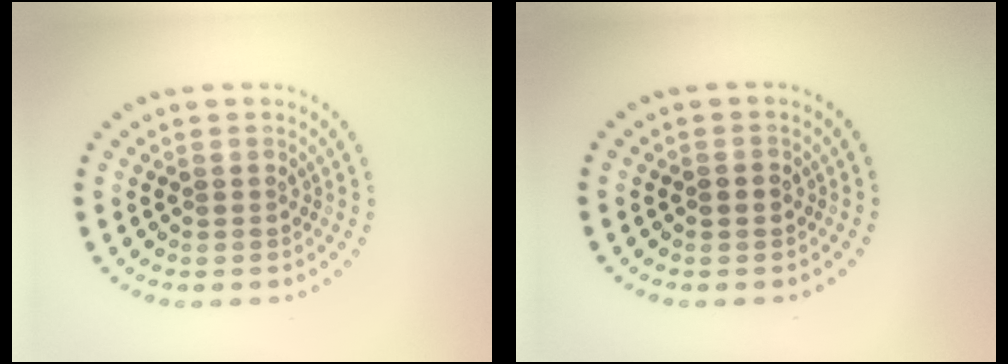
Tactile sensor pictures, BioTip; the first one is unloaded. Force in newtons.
{"total": 1.2, "press": 1.2, "slide": 0.2}